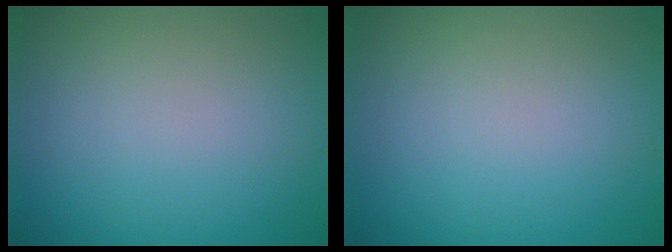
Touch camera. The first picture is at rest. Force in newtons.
{"total": 0.0}